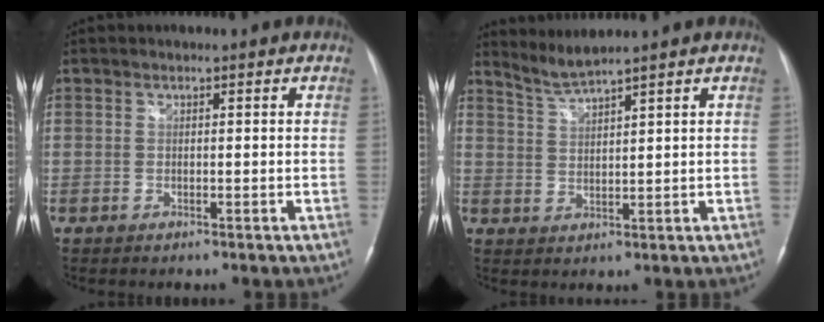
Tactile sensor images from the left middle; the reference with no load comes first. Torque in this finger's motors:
{"motor_torque": [-0.19, -0.12, -0.11, 0.00]}